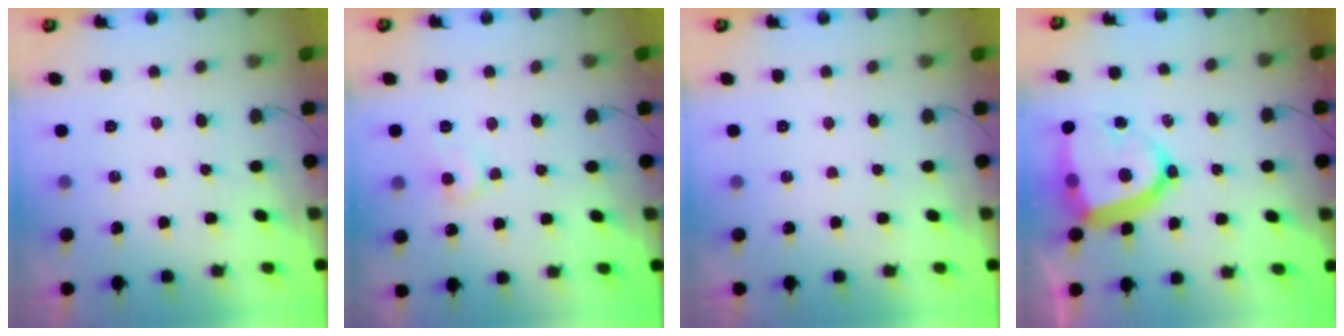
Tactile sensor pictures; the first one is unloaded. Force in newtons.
{"total": 7.2, "press": 7.1, "slide": 0.6}
{"total": 0.0}
{"total": 16.5, "press": 16.4, "slide": 1.5}